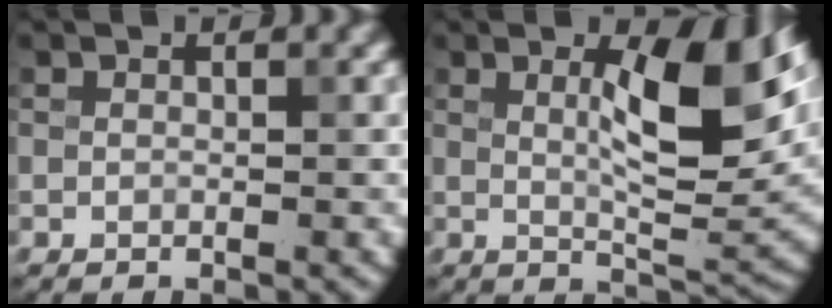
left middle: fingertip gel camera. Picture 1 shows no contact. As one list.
[{"total": 8.2, "force": [2.1, 2.5, 7.5], "torque": [-0.115, 0.002, 0.039]}]